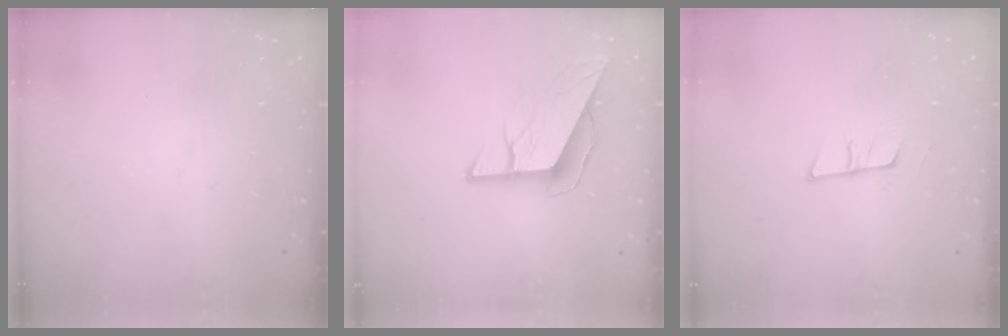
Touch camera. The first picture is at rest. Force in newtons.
{"total": 9.3, "press": 9.3, "slide": 0.6}
{"total": 6.9, "press": 6.3, "slide": 2.8}